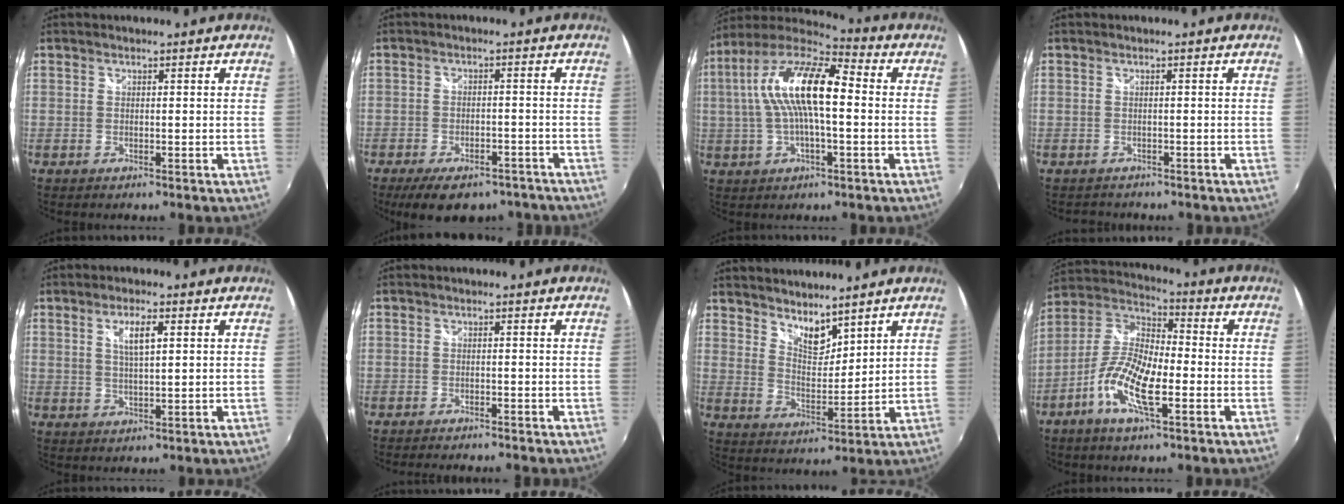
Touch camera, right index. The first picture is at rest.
{"total": 14.0, "force": [-10.7, 5.9, 6.9], "torque": [-0.143, -0.012, -0.143]}
{"total": 16.8, "force": [1.3, 5.6, 15.8], "torque": [-0.291, 0.020, 0.009]}
{"total": 1.3, "force": [-1.2, 0.6, 0.2], "torque": [-0.009, -0.002, -0.016]}
{"total": 4.2, "force": [1.5, 1.1, 3.8], "torque": [-0.069, -0.001, 0.028]}
{"total": 5.4, "force": [-4.9, 0.7, 2.2], "torque": [-0.052, -0.016, -0.078]}
{"total": 6.5, "force": [5.5, 2.3, 2.6], "torque": [-0.033, -0.005, 0.099]}
{"total": 12.2, "force": [-4.9, 4.0, 10.4], "torque": [-0.216, -0.002, -0.105]}